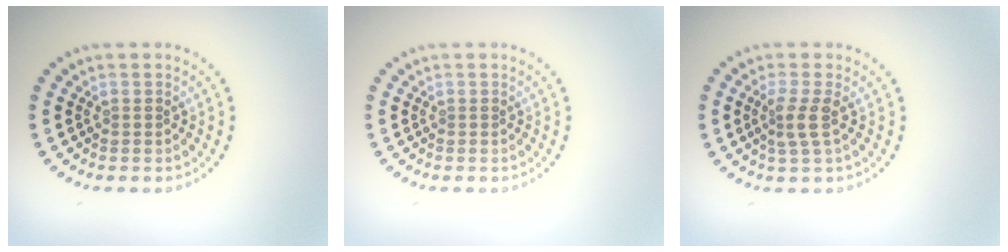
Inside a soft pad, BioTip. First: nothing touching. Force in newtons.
{"total": 0.0}
{"total": 2.1, "press": 1.6, "slide": 1.5}